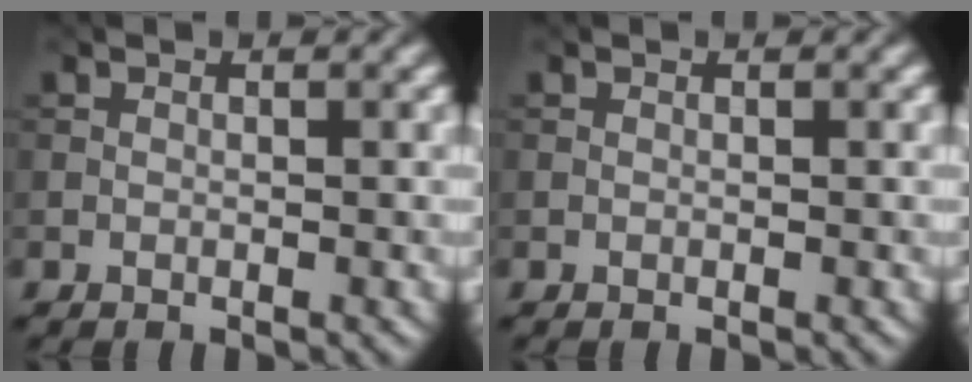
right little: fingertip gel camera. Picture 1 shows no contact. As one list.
[{"total": 0.0}]